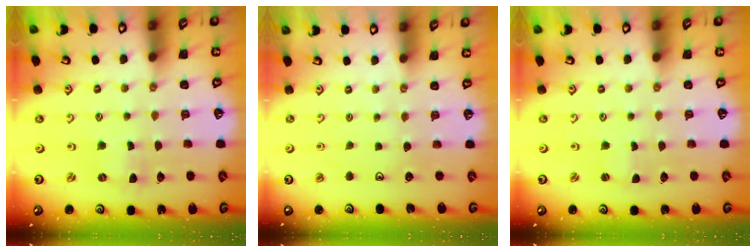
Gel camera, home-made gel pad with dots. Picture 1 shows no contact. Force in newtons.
{"total": 0.0}
{"total": 0.0}